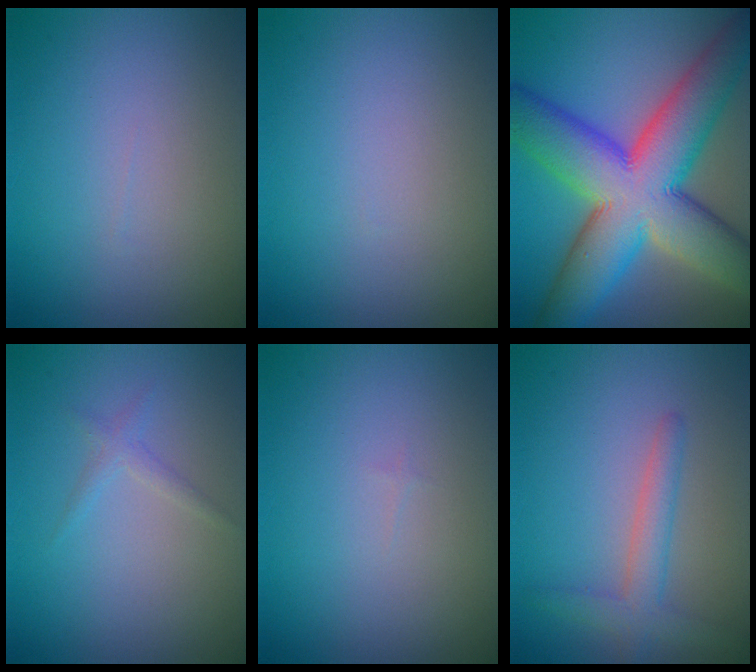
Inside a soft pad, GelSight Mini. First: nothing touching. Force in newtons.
{"total": 0.0}
{"total": 15.0, "press": 15.0, "slide": 0.6}
{"total": 1.0, "press": 1.0, "slide": 0.1}
{"total": 0.0}
{"total": 2.7, "press": 2.7, "slide": 0.2}